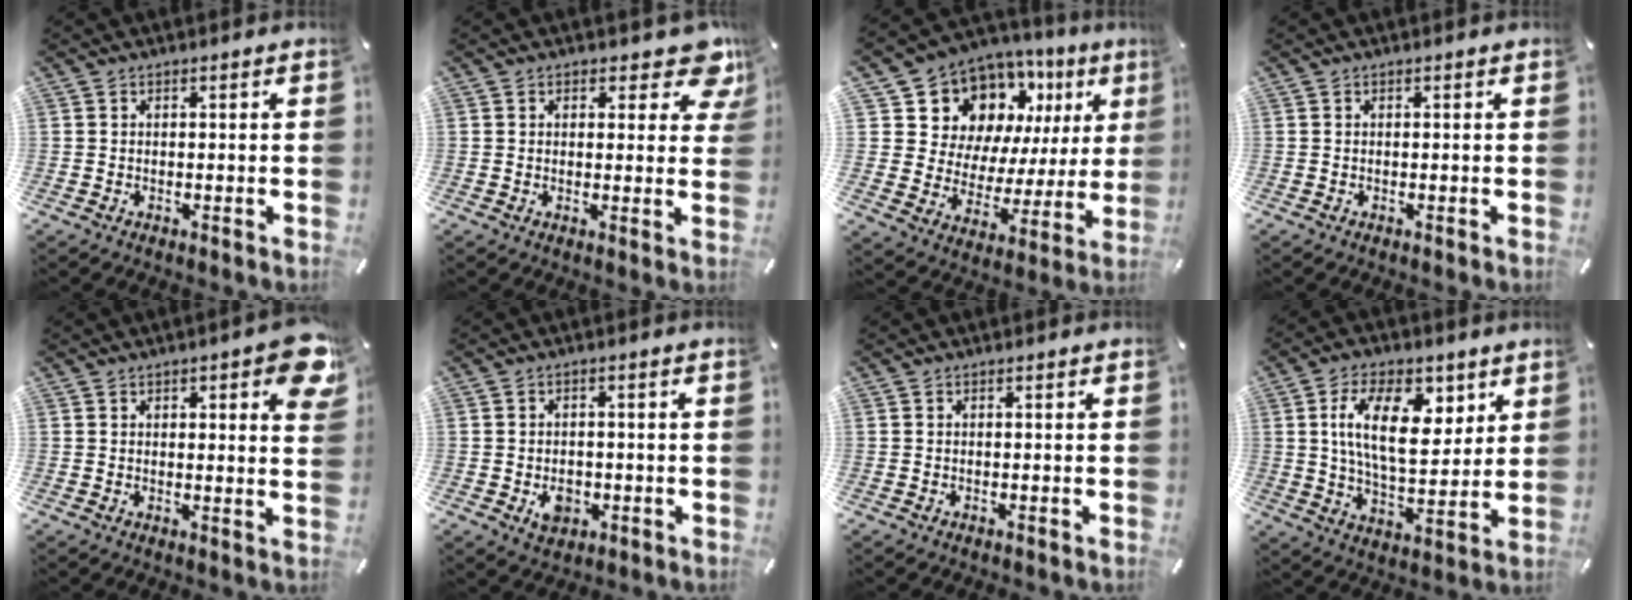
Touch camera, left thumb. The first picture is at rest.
{"total": 7.6, "force": [4.7, 3.6, 4.7], "torque": [-0.038, -0.030, 0.073]}
{"total": 13.6, "force": [8.5, 9.8, 4.1], "torque": [-0.078, -0.074, 0.158]}
{"total": 0.0}
{"total": 7.4, "force": [3.8, 2.7, 5.8], "torque": [-0.075, -0.017, 0.062]}
{"total": 5.2, "force": [-1.3, 4.1, 2.9], "torque": [-0.029, -0.004, -0.023]}
{"total": 0.0}
{"total": 16.2, "force": [5.9, 8.9, 12.1], "torque": [-0.205, -0.001, 0.104]}